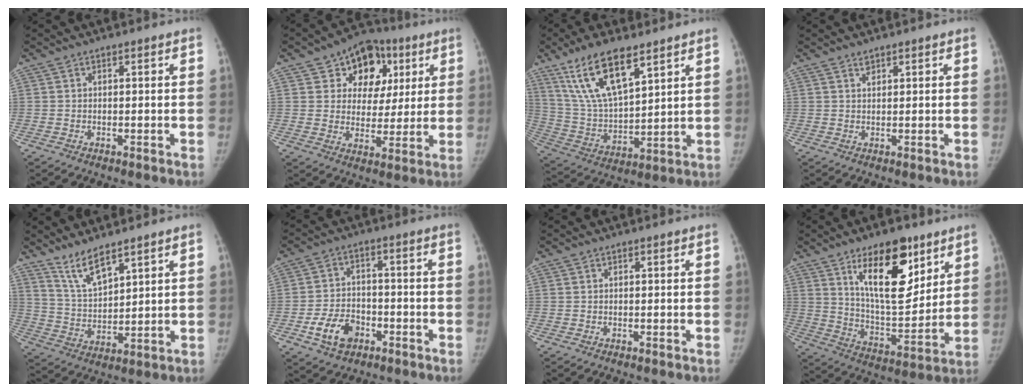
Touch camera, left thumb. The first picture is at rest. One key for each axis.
{"total": 13.8, "fx": 5.9, "fy": 10.7, "fz": 6.3, "tx": -0.033, "ty": -0.005, "tz": 0.085}
{"total": 16.4, "fx": 10.0, "fy": 6.0, "fz": 11.6, "tx": -0.202, "ty": -0.037, "tz": 0.199}
{"total": 0.7, "fx": 0.6, "fy": 0.4, "fz": 0.1, "tx": 0.006, "ty": -0.009, "tz": 0.009}
{"total": 7.7, "fx": 6.0, "fy": 2.1, "fz": 4.4, "tx": -0.077, "ty": -0.043, "tz": 0.127}
{"total": 8.8, "fx": -4.1, "fy": 6.1, "fz": 4.9, "tx": -0.072, "ty": 0.023, "tz": -0.068}
{"total": 0.0}
{"total": 18.0, "fx": 9.6, "fy": 8.0, "fz": 13.0, "tx": -0.152, "ty": -0.062, "tz": 0.167}